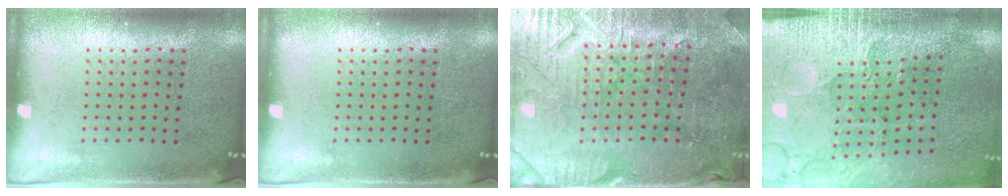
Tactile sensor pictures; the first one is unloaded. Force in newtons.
{"total": 0.0}
{"total": 3.6, "press": 3.6, "slide": 0.4}
{"total": 3.5, "press": 3.4, "slide": 1.1}